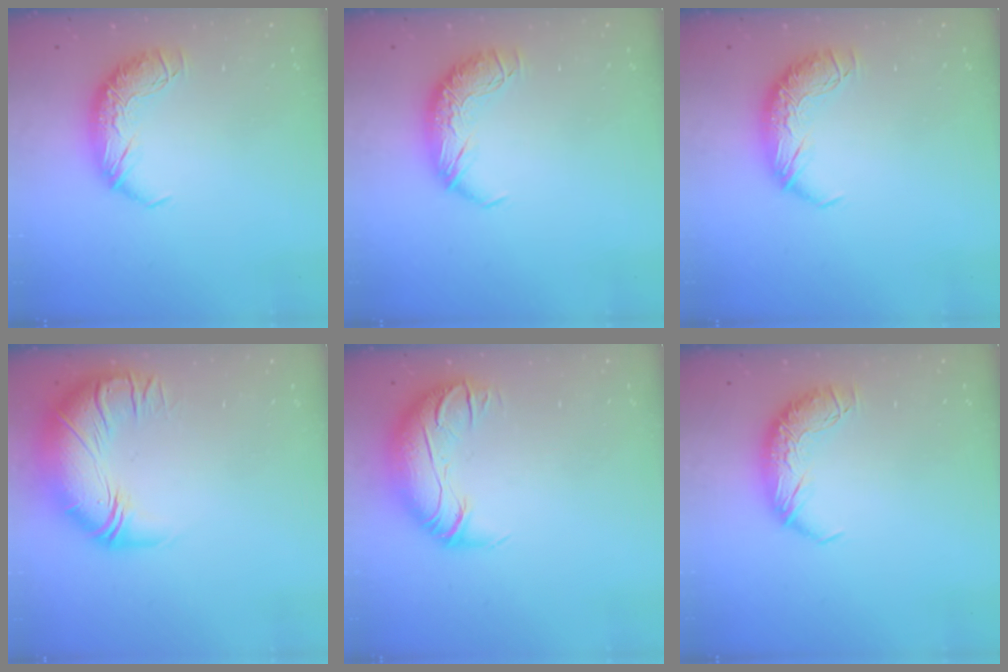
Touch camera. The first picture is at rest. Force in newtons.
{"total": 0.0}
{"total": 0.0}
{"total": 3.8, "press": 1.9, "slide": 3.2}
{"total": 3.0, "press": 1.0, "slide": 2.8}
{"total": 0.0}